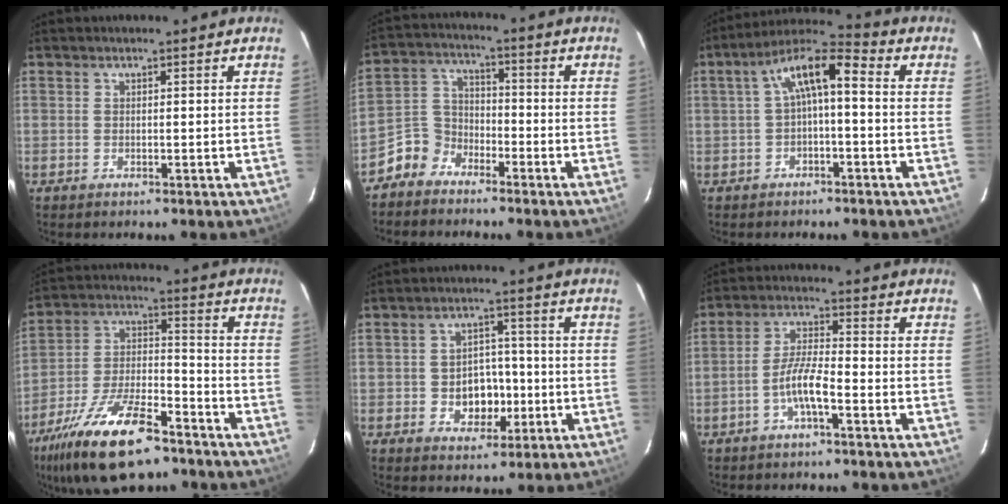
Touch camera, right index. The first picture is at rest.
{"total": 6.6, "force": [-4.8, 4.4, 0.7], "torque": [-0.019, 0.033, -0.106]}
{"total": 8.3, "force": [-0.1, 2.7, 7.8], "torque": [-0.153, 0.029, -0.005]}
{"total": 20.0, "force": [-13.6, 7.0, 12.9], "torque": [-0.259, -0.023, -0.237]}
{"total": 7.2, "force": [-1.7, 5.6, 4.1], "torque": [-0.080, 0.012, -0.013]}
{"total": 6.1, "force": [-3.0, 0.8, 5.2], "torque": [-0.108, 0.009, -0.058]}